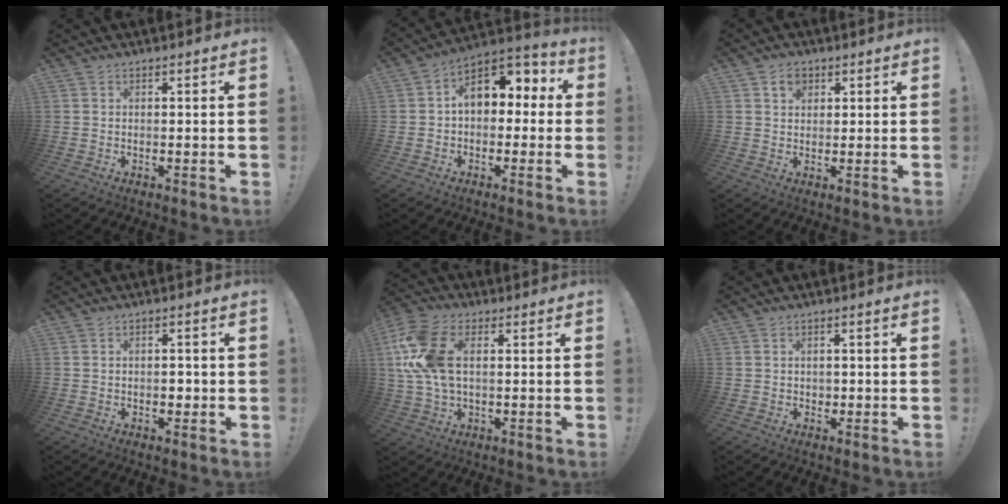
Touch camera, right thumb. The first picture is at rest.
{"total": 11.2, "force": [2.7, 8.1, 7.3], "torque": [-0.103, 0.002, 0.054]}
{"total": 4.2, "force": [1.9, 3.0, 2.1], "torque": [-0.023, -0.004, 0.032]}
{"total": 2.1, "force": [-0.4, 1.5, 1.4], "torque": [-0.008, -0.002, -0.012]}
{"total": 14.3, "force": [2.6, 9.0, 10.9], "torque": [-0.219, 0.001, 0.051]}
{"total": 1.1, "force": [0.2, 1.0, 0.1], "torque": [0.006, 0.000, 0.002]}